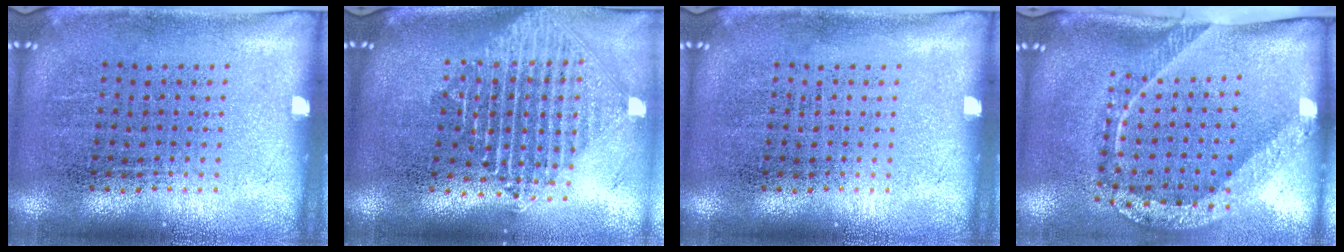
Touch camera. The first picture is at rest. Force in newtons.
{"total": 2.4, "press": 1.9, "slide": 1.5}
{"total": 0.0}
{"total": 2.4, "press": 1.7, "slide": 1.7}